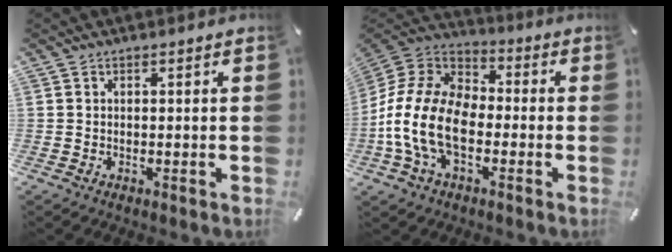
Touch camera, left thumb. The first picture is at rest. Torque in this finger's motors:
{"motor_torque": [-0.29, 2.43, 2.39, 0.38, 0.38]}